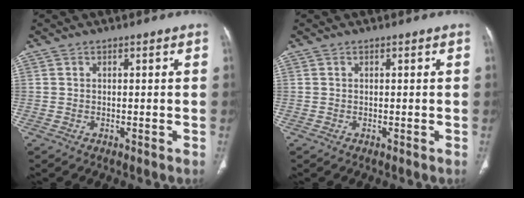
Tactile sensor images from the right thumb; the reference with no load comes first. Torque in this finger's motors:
{"motor_torque": [0.00, 0.00, 0.07, 0.07, 0.09]}